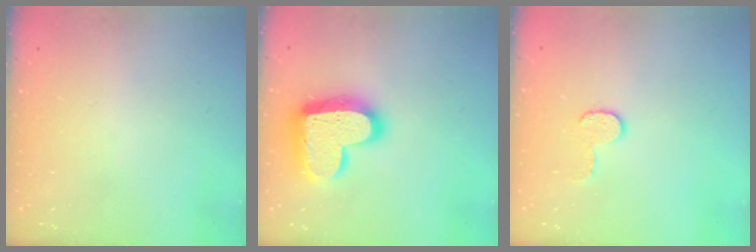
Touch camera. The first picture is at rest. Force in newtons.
{"total": 19.8, "press": 19.8, "slide": 1.5}
{"total": 5.9, "press": 5.9, "slide": 0.4}